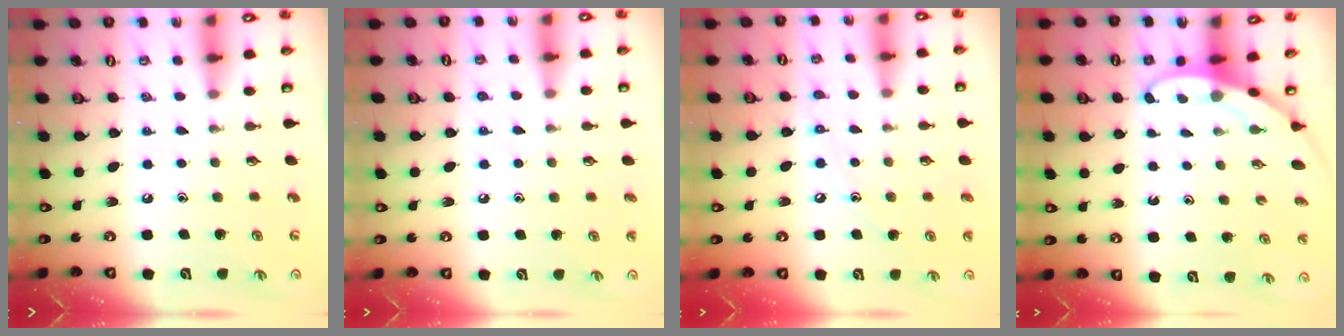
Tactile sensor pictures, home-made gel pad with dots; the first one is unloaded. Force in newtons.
{"total": 4.3, "press": 4.2, "slide": 0.5}
{"total": 6.5, "press": 6.5, "slide": 0.5}
{"total": 3.4, "press": 3.4, "slide": 0.1}